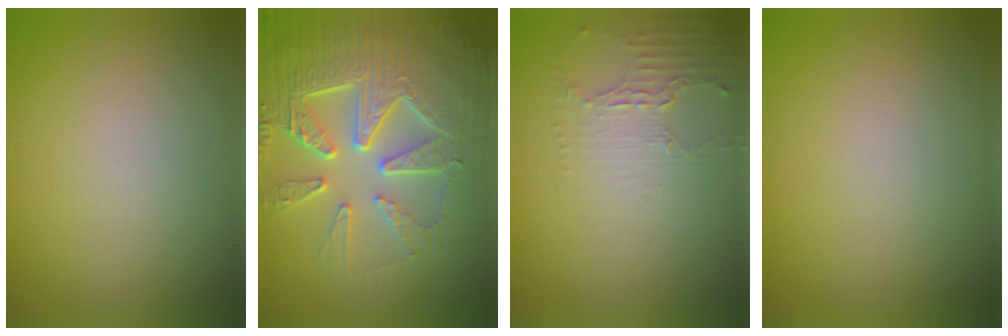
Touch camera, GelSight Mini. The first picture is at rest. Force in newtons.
{"total": 8.9, "press": 6.5, "slide": 6.1}
{"total": 2.0, "press": 1.5, "slide": 1.4}
{"total": 0.0}